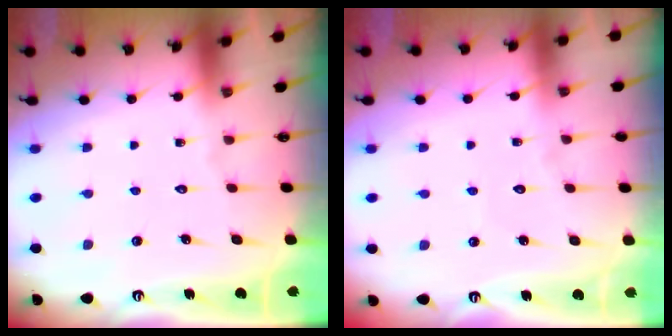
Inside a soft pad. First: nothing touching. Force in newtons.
{"total": 2.3, "press": 2.3, "slide": 0.2}